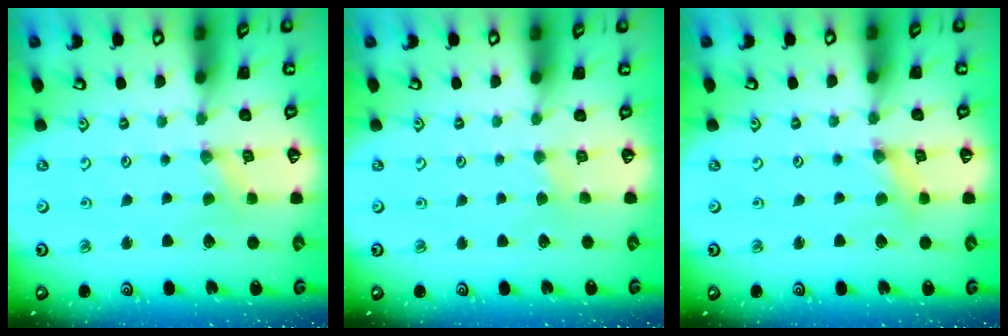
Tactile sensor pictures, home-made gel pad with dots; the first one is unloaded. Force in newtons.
{"total": 2.0, "press": 1.9, "slide": 0.4}
{"total": 1.3, "press": 1.2, "slide": 0.2}